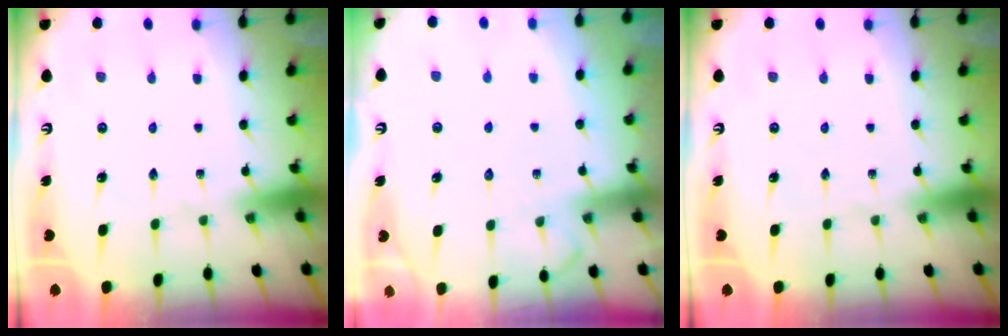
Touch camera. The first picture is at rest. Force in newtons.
{"total": 5.3, "press": 5.3, "slide": 0.7}
{"total": 0.0}